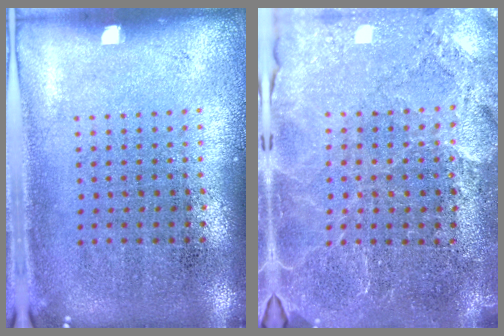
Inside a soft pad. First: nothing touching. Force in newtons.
{"total": 3.4, "press": 3.2, "slide": 1.0}